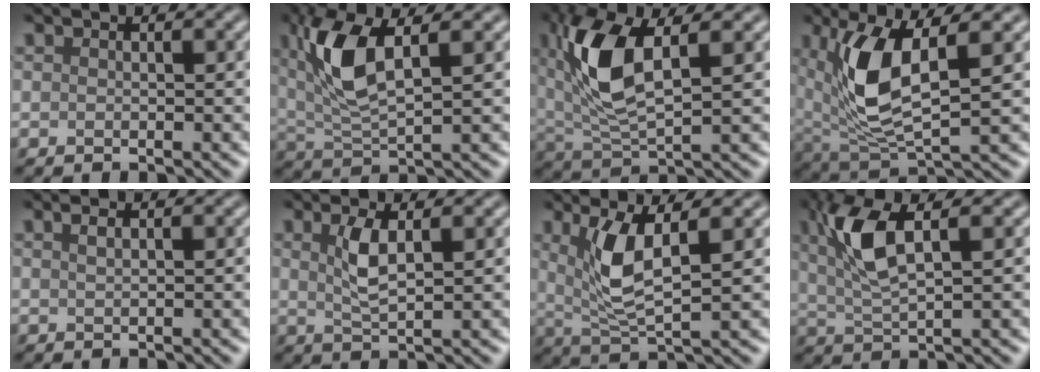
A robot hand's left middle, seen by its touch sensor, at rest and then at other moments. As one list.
[{"total": 6.4, "force": [1.8, 2.2, 5.7], "torque": [-0.130, 0.000, 0.044]}, {"total": 7.8, "force": [1.9, 3.2, 6.8], "torque": [-0.157, 0.000, 0.043]}, {"total": 7.6, "force": [1.8, 3.0, 6.8], "torque": [-0.157, -0.011, 0.043]}, {"total": 1.5, "force": [0.8, 0.7, 1.0], "torque": [-0.002, 0.002, -0.001]}, {"total": 2.3, "force": [0.6, 0.6, 2.2], "torque": [-0.050, -0.004, 0.020]}, {"total": 4.6, "force": [1.2, 1.2, 4.2], "torque": [-0.094, -0.008, 0.037]}, {"total": 5.3, "force": [1.7, 1.5, 4.8], "torque": [-0.110, 0.003, 0.043]}]